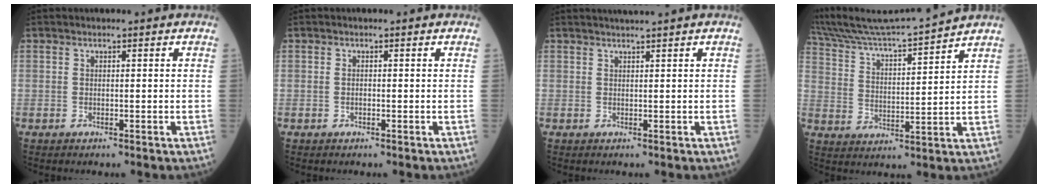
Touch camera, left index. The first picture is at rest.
{"total": 0.6, "force": [-0.3, 0.1, 0.5], "torque": [-0.007, 0.004, 0.004]}
{"total": 2.2, "force": [1.9, -0.7, 0.9], "torque": [-0.009, 0.011, 0.037]}
{"total": 13.9, "force": [13.2, -1.5, 4.1], "torque": [-0.096, -0.010, 0.230]}